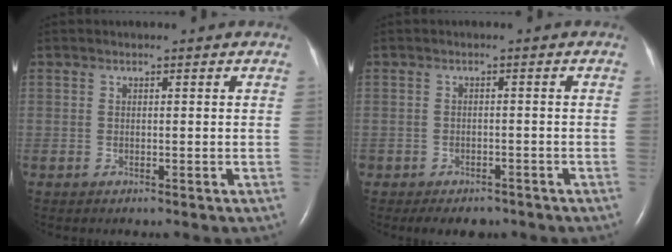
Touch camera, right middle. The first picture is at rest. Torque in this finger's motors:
{"motor_torque": [0.11, -0.08, -0.03, 0.00]}